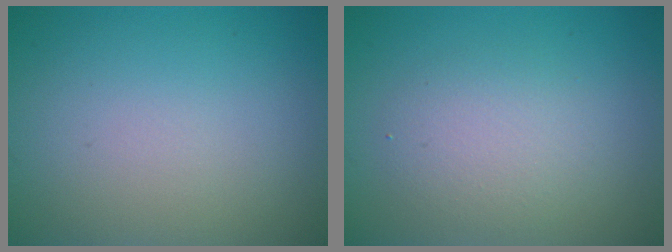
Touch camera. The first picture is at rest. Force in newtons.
{"total": 2.9, "press": 2.8, "slide": 0.3}